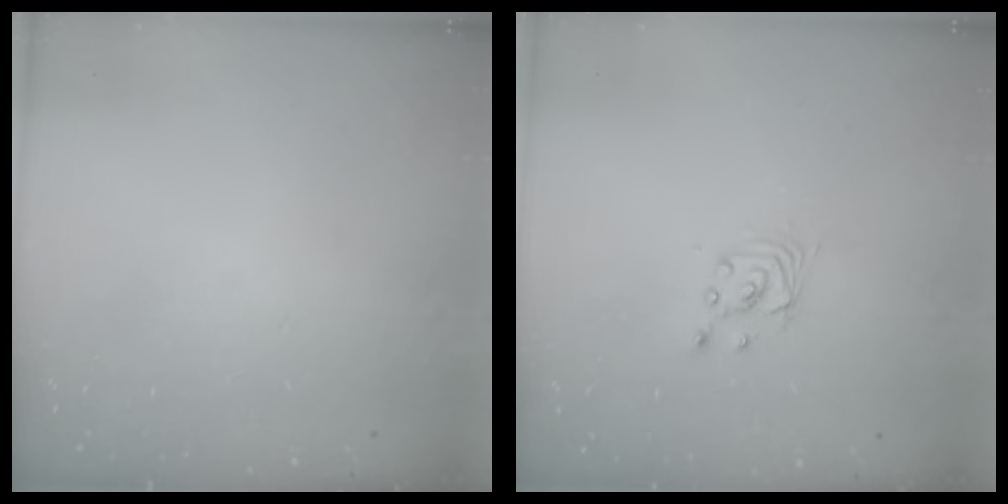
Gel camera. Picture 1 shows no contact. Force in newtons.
{"total": 2.9, "press": 2.9, "slide": 0.1}